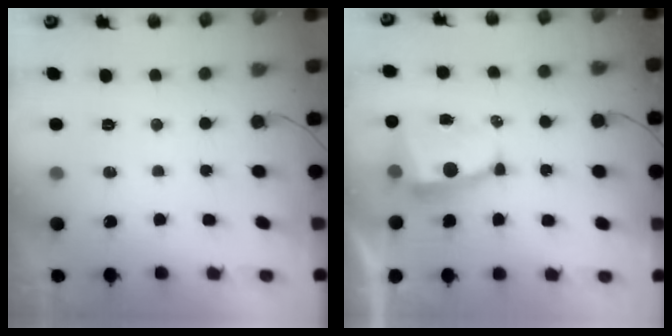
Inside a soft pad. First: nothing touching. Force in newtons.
{"total": 6.4, "press": 6.4, "slide": 0.6}